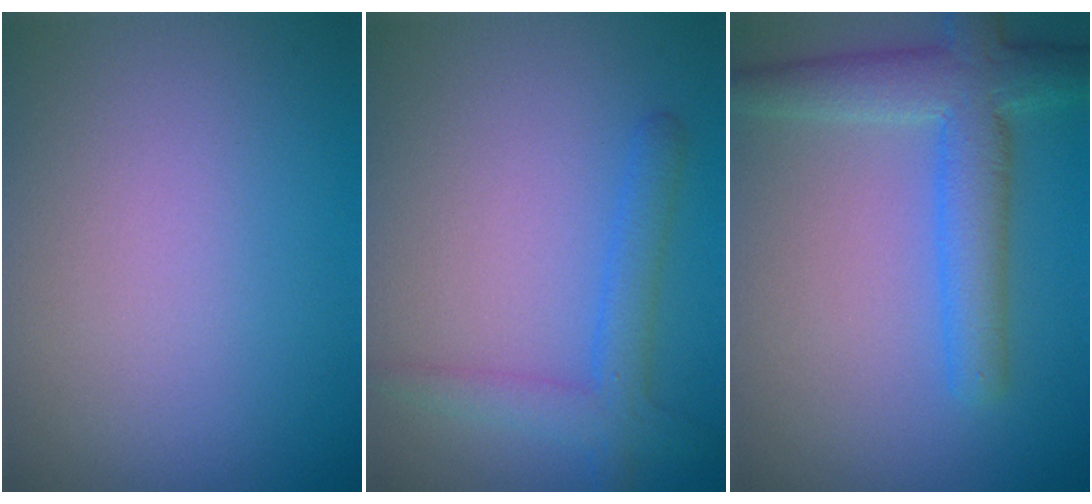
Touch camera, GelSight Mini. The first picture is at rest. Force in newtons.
{"total": 2.9, "press": 2.9, "slide": 0.2}
{"total": 5.4, "press": 5.4, "slide": 0.2}